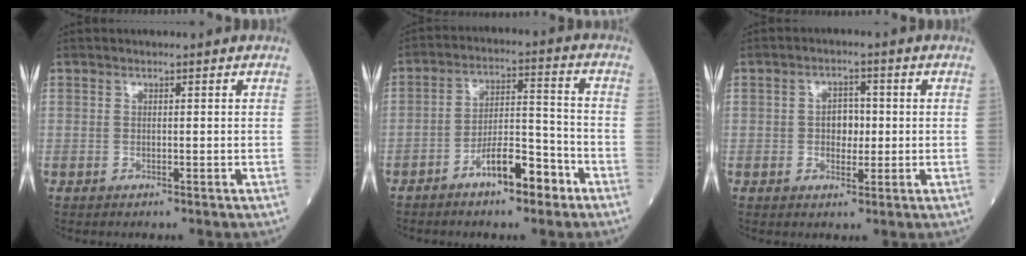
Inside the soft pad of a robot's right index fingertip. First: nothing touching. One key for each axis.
{"total": 8.5, "fx": -5.2, "fy": 2.3, "fz": 6.3, "tx": -0.109, "ty": 0.017, "tz": -0.087}
{"total": 3.6, "fx": 0.0, "fy": 2.3, "fz": 2.8, "tx": -0.041, "ty": 0.009, "tz": -0.001}